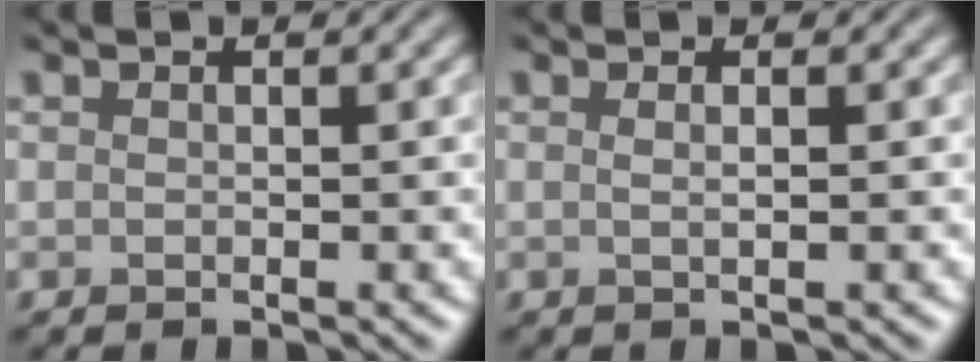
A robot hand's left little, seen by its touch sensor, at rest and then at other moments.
{"total": 1.3, "force": [0.1, 0.6, 1.1], "torque": [-0.009, 0.003, -0.014]}